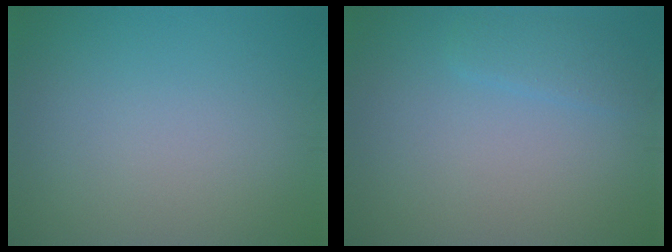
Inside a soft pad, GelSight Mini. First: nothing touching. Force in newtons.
{"total": 1.7, "press": 1.7, "slide": 0.1}